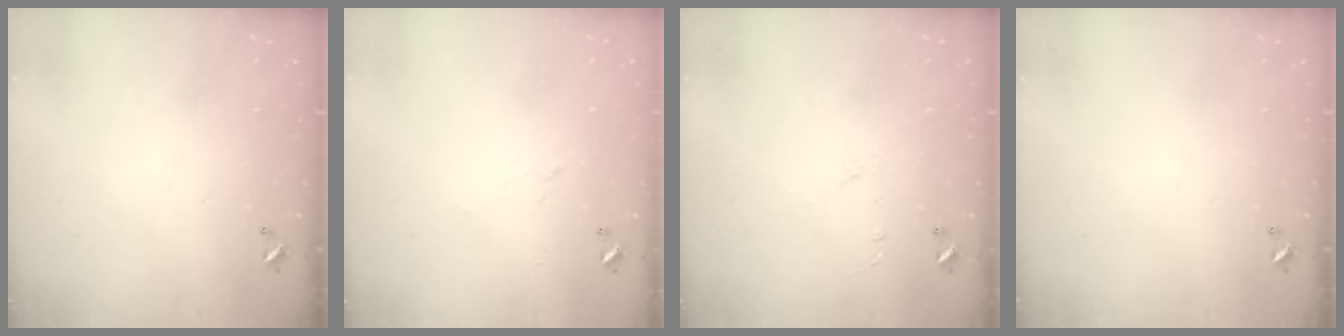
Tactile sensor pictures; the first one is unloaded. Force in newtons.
{"total": 0.9, "press": 0.6, "slide": 0.6}
{"total": 5.5, "press": 5.5, "slide": 0.5}
{"total": 0.0}